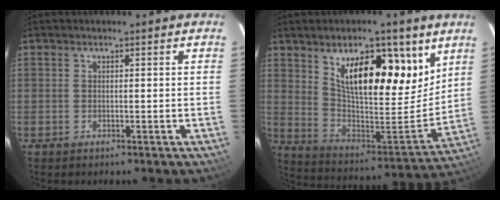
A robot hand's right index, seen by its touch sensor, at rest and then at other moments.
{"total": 20.9, "force": [11.5, 8.6, 15.1], "torque": [-0.237, 0.000, 0.204]}